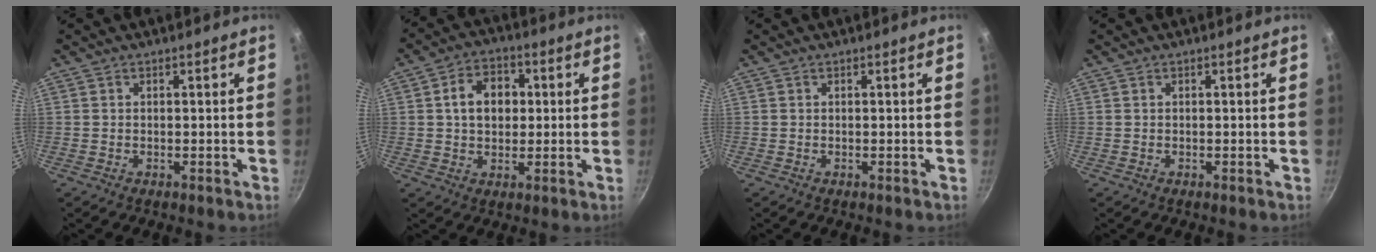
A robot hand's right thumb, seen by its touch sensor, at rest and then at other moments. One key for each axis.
{"total": 8.6, "fx": 1.2, "fy": 6.5, "fz": 5.6, "tx": -0.065, "ty": 0.012, "tz": 0.012}
{"total": 0.0}
{"total": 0.0}